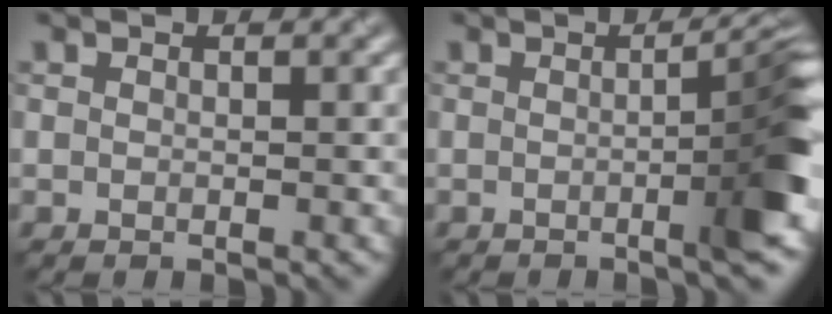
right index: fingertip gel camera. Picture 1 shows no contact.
{"total": 6.2, "force": [-0.7, 1.1, 6.0], "torque": [-0.072, 0.008, -0.008]}